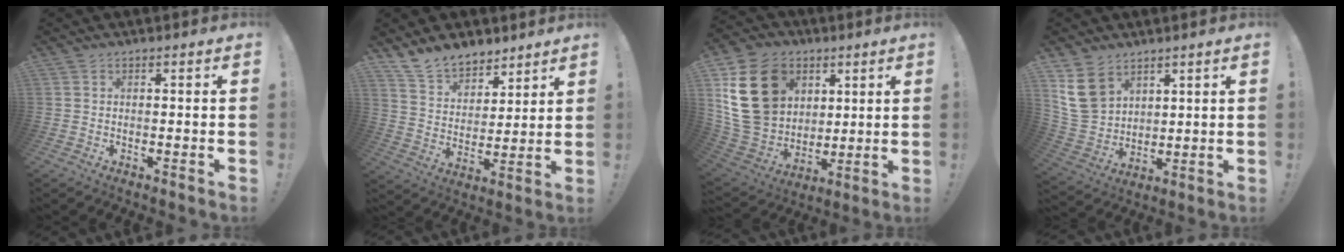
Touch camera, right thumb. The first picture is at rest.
{"total": 11.8, "force": [9.8, 6.1, 2.5], "torque": [-0.062, -0.072, 0.193]}
{"total": 22.9, "force": [7.1, 18.1, 12.2], "torque": [-0.225, -0.023, 0.154]}
{"total": 12.3, "force": [7.1, 8.7, 5.0], "torque": [-0.091, -0.036, 0.145]}